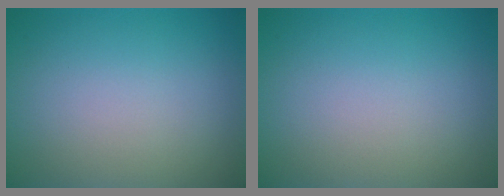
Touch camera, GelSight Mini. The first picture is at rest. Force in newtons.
{"total": 0.0}